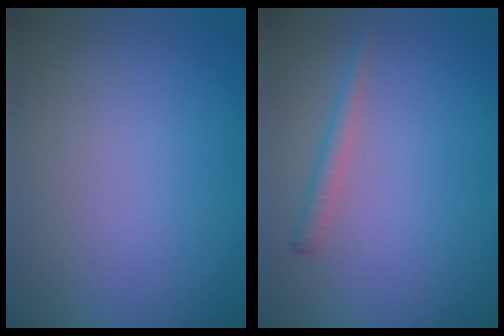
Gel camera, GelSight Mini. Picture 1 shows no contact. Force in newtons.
{"total": 1.4, "press": 1.3, "slide": 0.1}